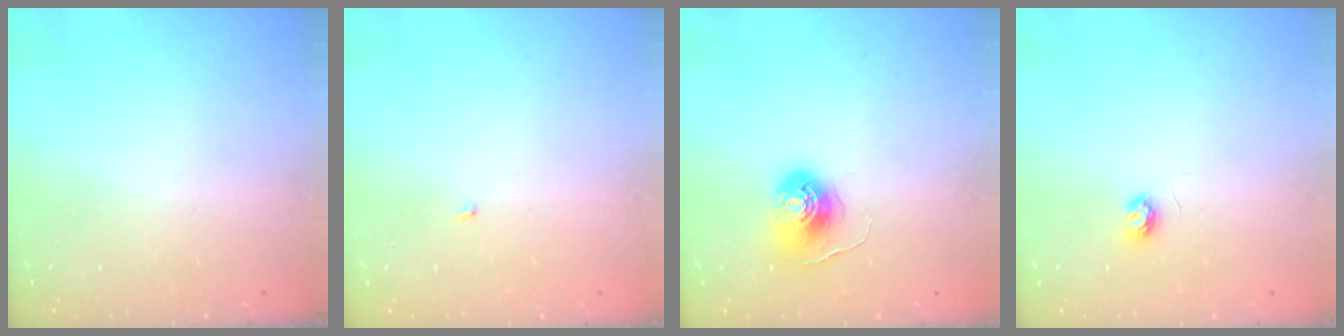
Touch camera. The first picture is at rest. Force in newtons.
{"total": 1.4, "press": 1.3, "slide": 0.1}
{"total": 7.7, "press": 7.7, "slide": 0.4}
{"total": 3.4, "press": 3.4, "slide": 0.4}